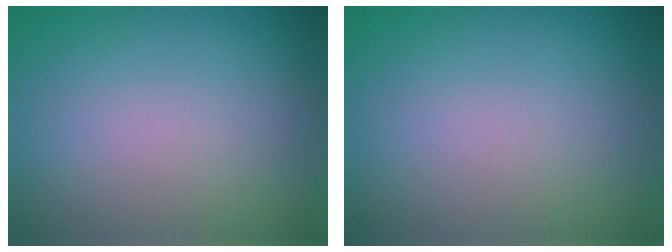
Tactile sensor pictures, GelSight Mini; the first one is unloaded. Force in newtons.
{"total": 0.0}